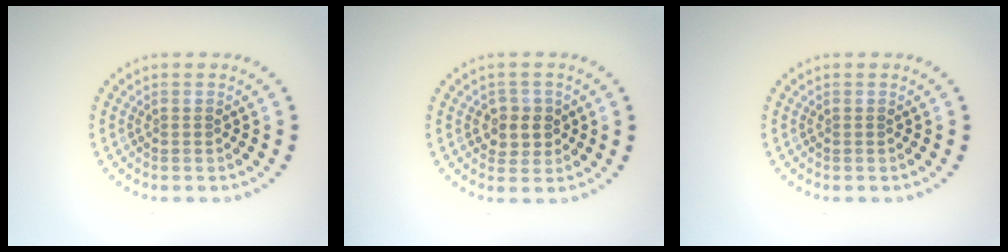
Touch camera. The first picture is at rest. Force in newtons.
{"total": 2.4, "press": 2.2, "slide": 0.7}
{"total": 0.0}